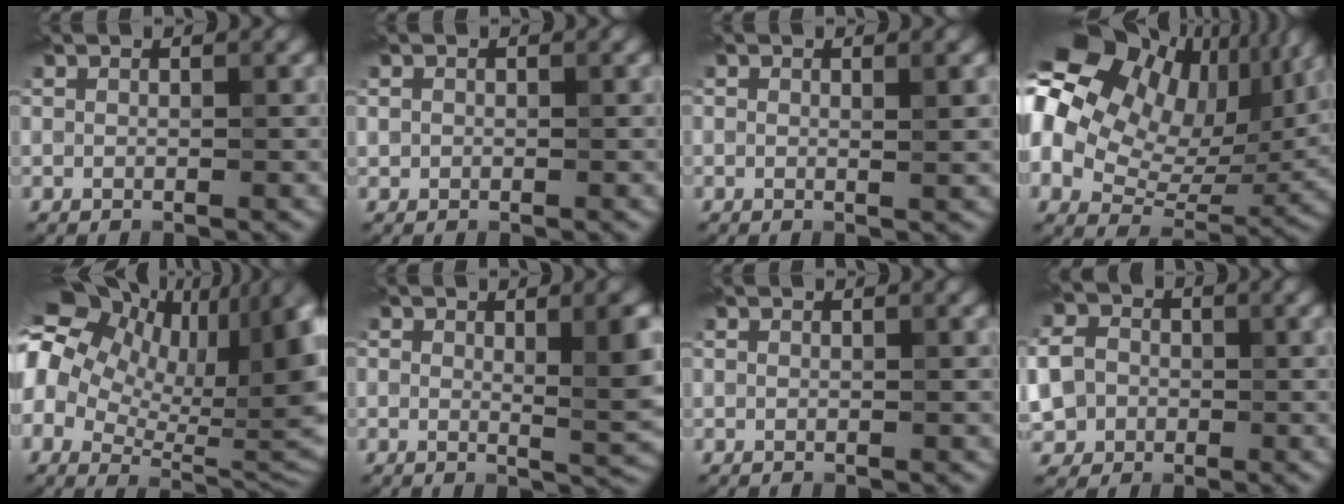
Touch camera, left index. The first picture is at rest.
{"total": 0.5, "force": [0.1, 0.5, 0.1], "torque": [0.004, 0.003, 0.001]}
{"total": 1.3, "force": [0.3, 0.2, 1.3], "torque": [-0.016, 0.003, 0.005]}
{"total": 19.7, "force": [7.3, 13.3, 12.7], "torque": [-0.269, 0.050, 0.134]}
{"total": 18.4, "force": [4.6, 10.5, 14.3], "torque": [-0.213, 0.033, 0.097]}
{"total": 5.3, "force": [0.6, 1.8, 4.9], "torque": [-0.066, 0.000, 0.010]}
{"total": 0.0}
{"total": 10.1, "force": [-2.4, 9.0, 3.9], "torque": [-0.095, -0.001, -0.073]}